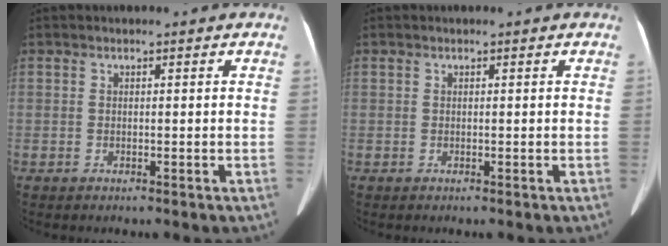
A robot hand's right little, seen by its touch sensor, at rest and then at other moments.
{"total": 0.0}